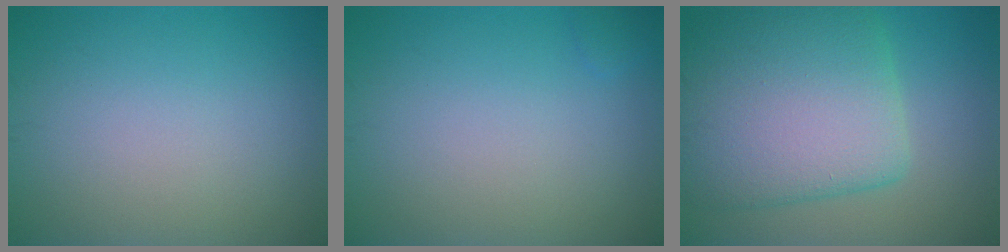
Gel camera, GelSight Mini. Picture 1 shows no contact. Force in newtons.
{"total": 0.9, "press": 0.9, "slide": 0.2}
{"total": 10.5, "press": 10.5, "slide": 0.4}